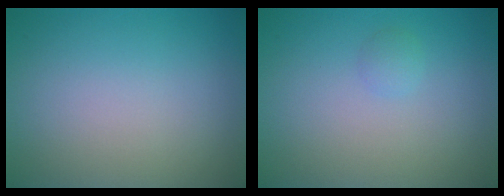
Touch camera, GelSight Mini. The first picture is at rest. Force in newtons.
{"total": 0.8, "press": 0.8, "slide": 0.0}